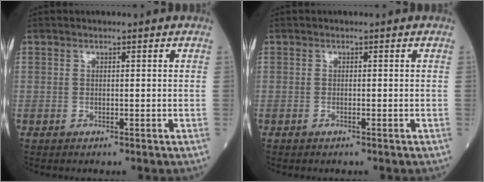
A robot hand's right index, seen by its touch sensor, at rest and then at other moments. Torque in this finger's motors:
{"motor_torque": [0.16, -0.13, 0.07, 0.01]}